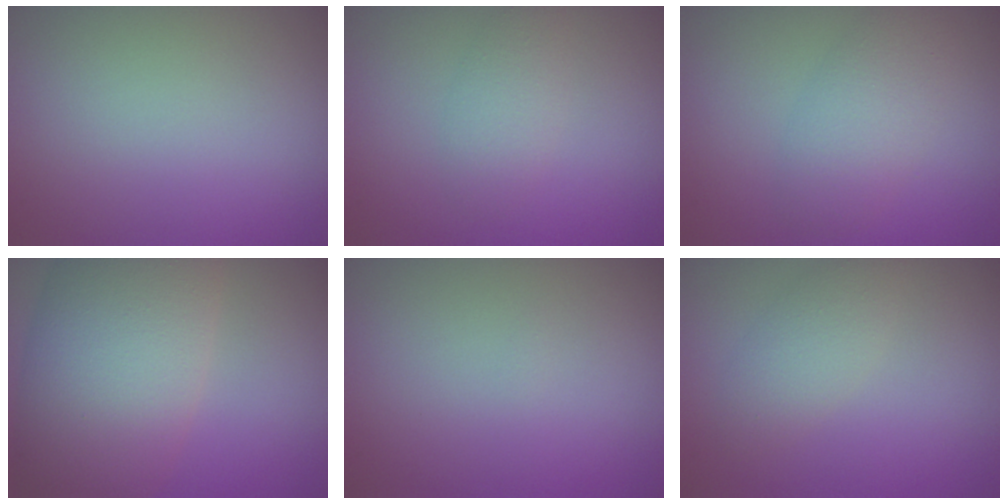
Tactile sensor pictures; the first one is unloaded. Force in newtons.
{"total": 1.5, "press": 1.5, "slide": 0.0}
{"total": 3.5, "press": 3.5, "slide": 0.4}
{"total": 11.8, "press": 11.8, "slide": 0.3}
{"total": 0.0}
{"total": 2.4, "press": 2.4, "slide": 0.2}